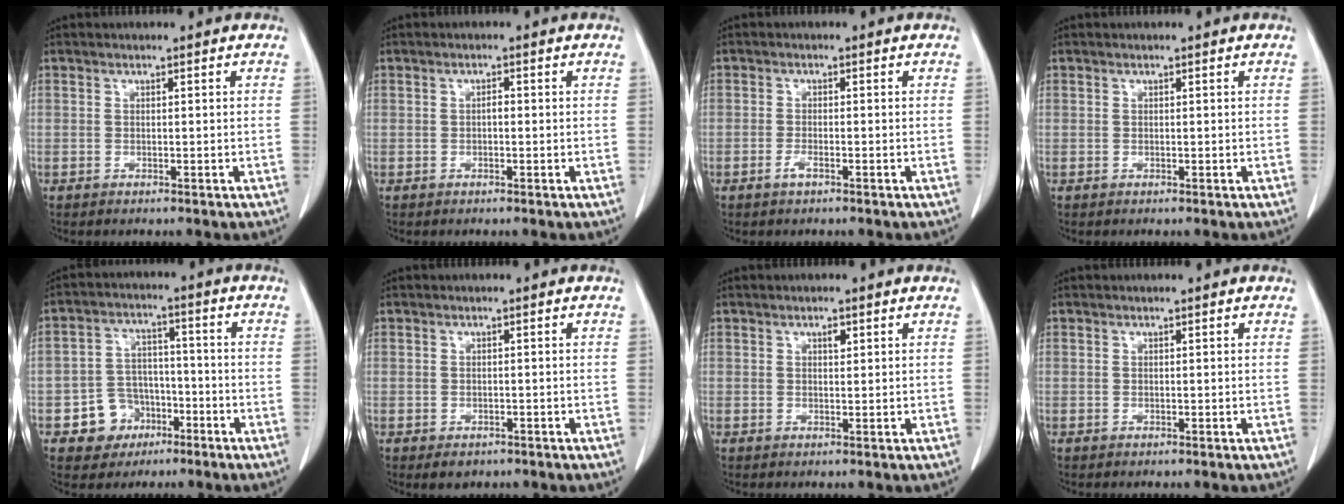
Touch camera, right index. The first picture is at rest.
{"total": 0.8, "force": [-0.1, 0.4, 0.7], "torque": [-0.011, 0.004, -0.003]}
{"total": 1.4, "force": [-0.9, 0.3, 1.1], "torque": [-0.021, 0.000, -0.017]}
{"total": 0.0}
{"total": 7.2, "force": [-3.4, 6.2, 1.5], "torque": [-0.023, 0.018, -0.048]}
{"total": 1.9, "force": [-1.1, 1.3, 0.7], "torque": [-0.008, 0.001, -0.007]}
{"total": 1.1, "force": [0.6, 0.5, 0.8], "torque": [-0.011, -0.002, 0.007]}
{"total": 0.0}